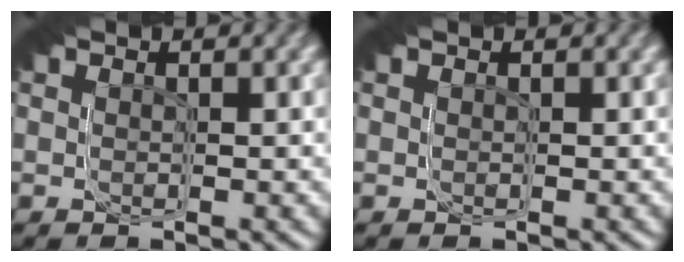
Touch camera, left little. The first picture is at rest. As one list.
[{"total": 0.0}]